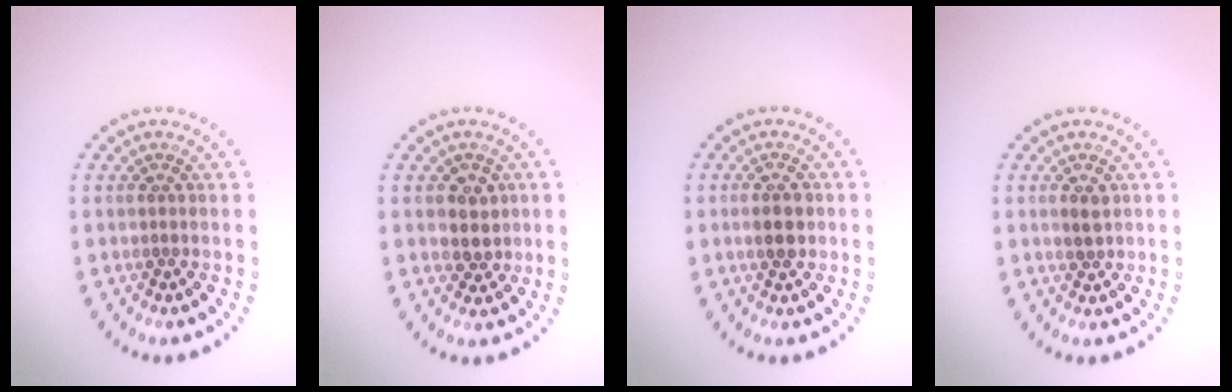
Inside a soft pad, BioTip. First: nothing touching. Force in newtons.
{"total": 2.4, "press": 2.2, "slide": 1.0}
{"total": 2.5, "press": 2.5, "slide": 0.1}
{"total": 1.3, "press": 1.3, "slide": 0.4}